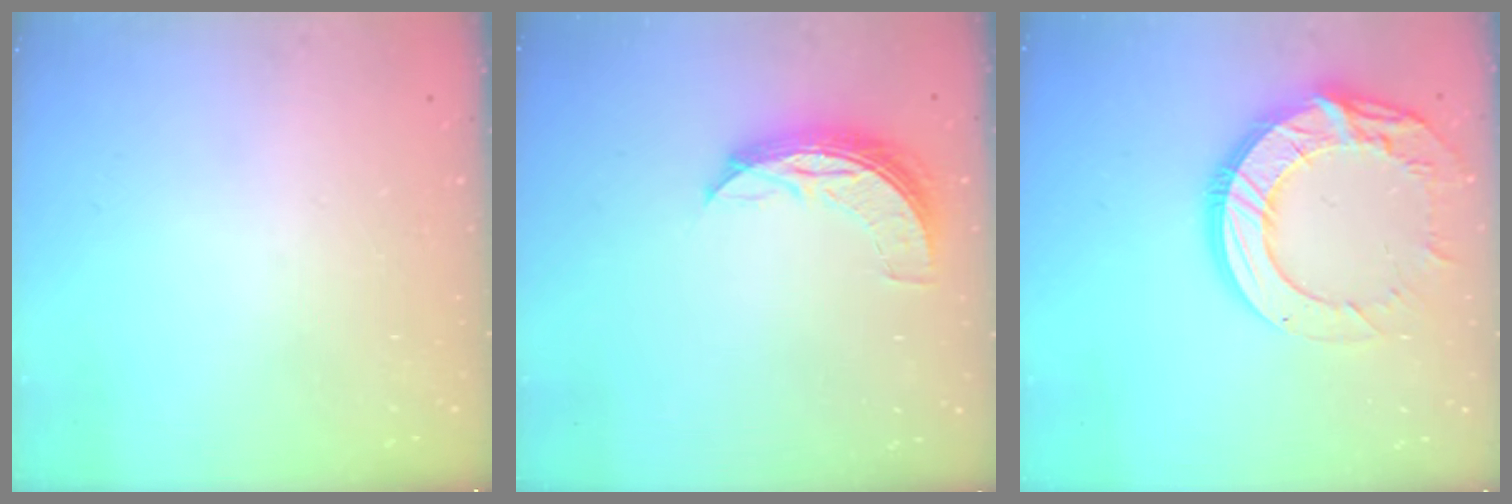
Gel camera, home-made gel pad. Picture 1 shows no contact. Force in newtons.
{"total": 7.7, "press": 7.7, "slide": 0.4}
{"total": 18.0, "press": 17.9, "slide": 1.3}